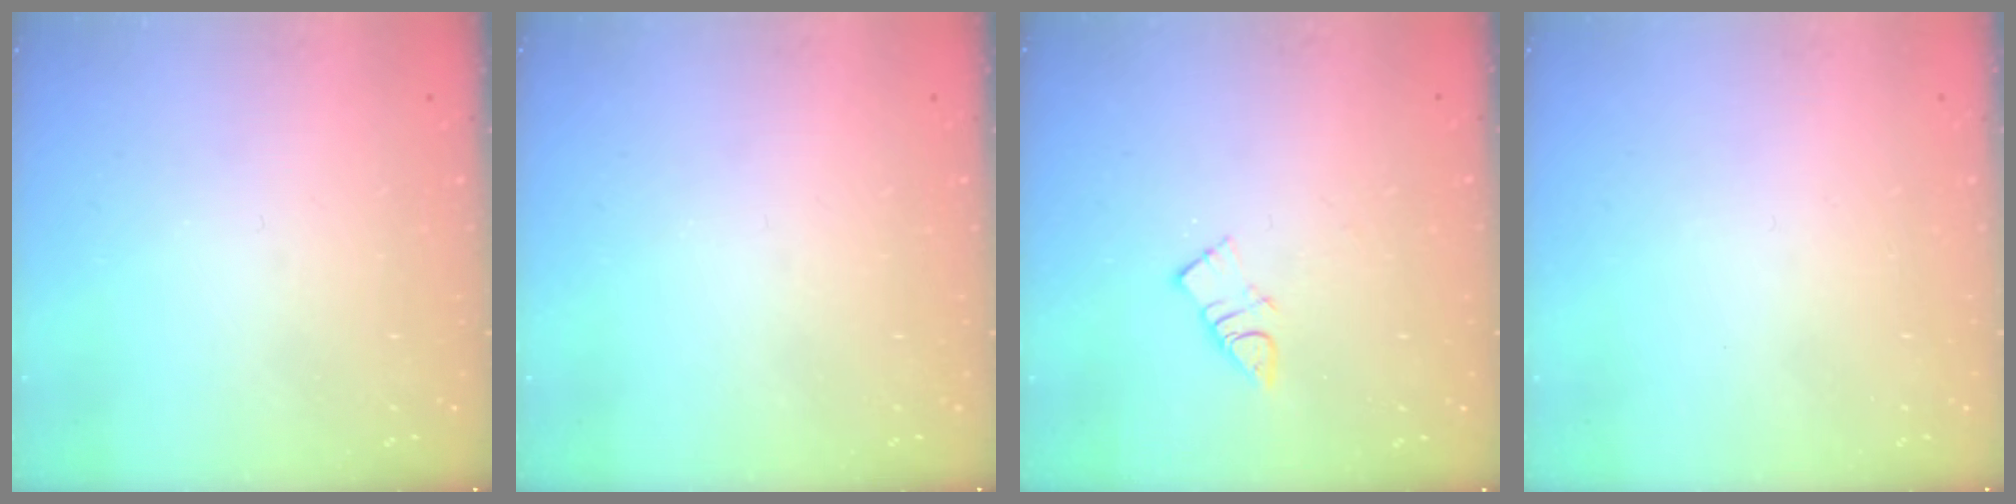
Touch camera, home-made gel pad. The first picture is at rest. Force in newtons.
{"total": 0.0}
{"total": 5.6, "press": 5.6, "slide": 0.1}
{"total": 1.8, "press": 1.7, "slide": 0.1}